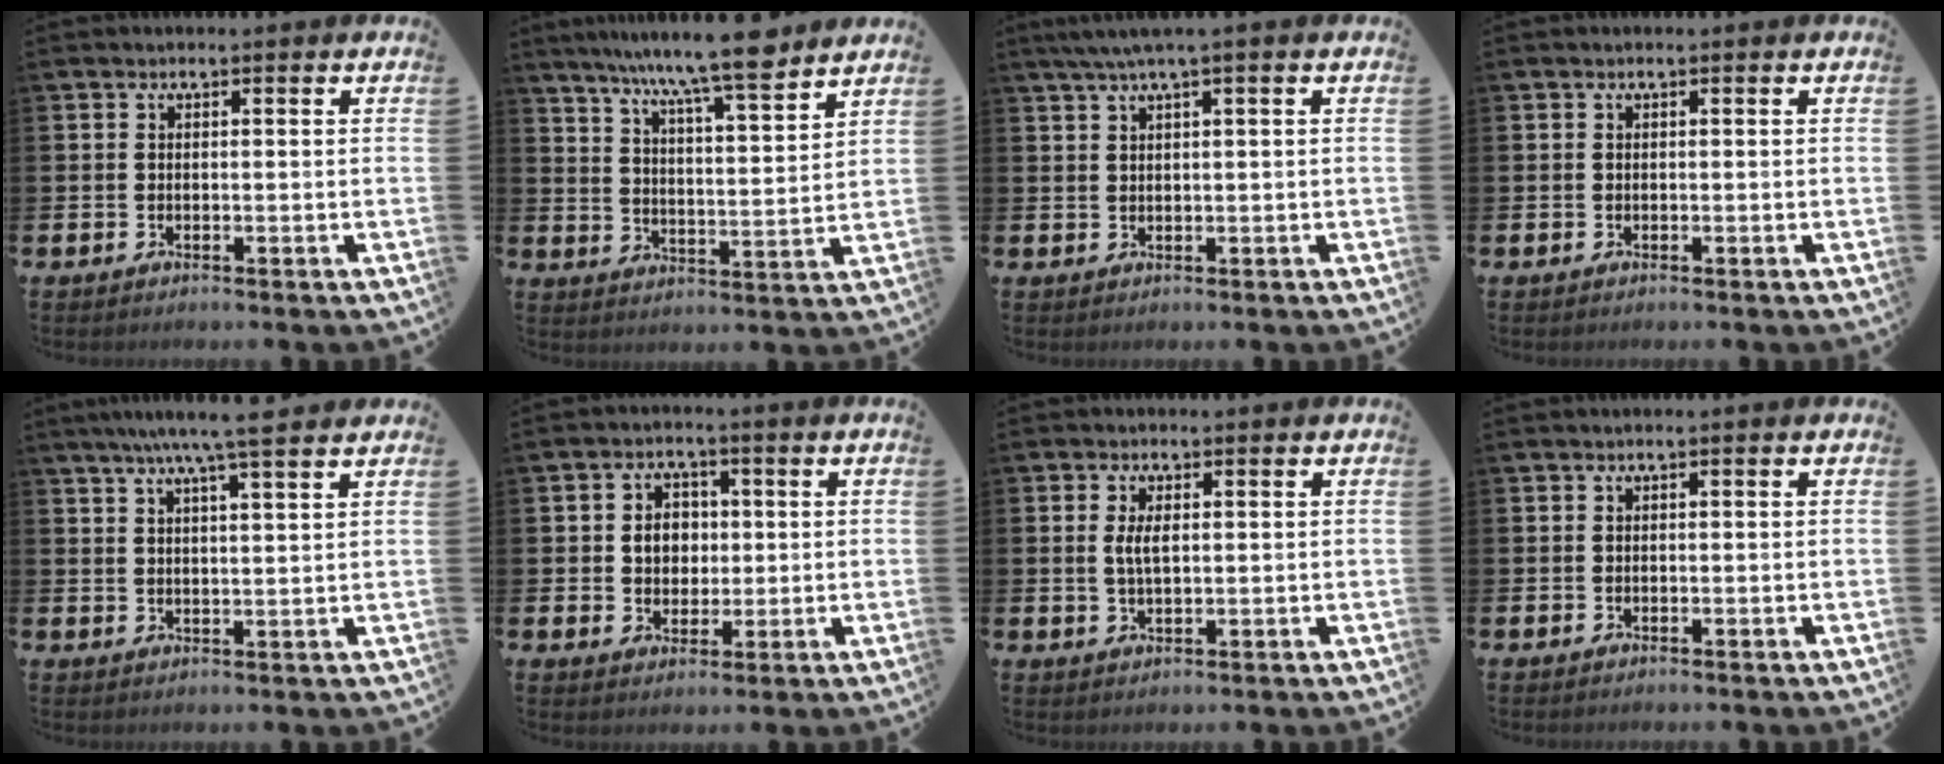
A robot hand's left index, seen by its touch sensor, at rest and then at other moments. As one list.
[{"total": 10.4, "force": [9.1, 0.8, 5.0], "torque": [-0.112, -0.048, 0.158]}, {"total": 2.8, "force": [1.7, -0.3, 2.2], "torque": [-0.051, 0.005, 0.031]}, {"total": 0.0}, {"total": 6.2, "force": [5.5, -0.1, 2.8], "torque": [-0.063, -0.018, 0.096]}, {"total": 4.0, "force": [0.8, 3.4, 1.9], "torque": [-0.034, 0.009, 0.006]}, {"total": 2.8, "force": [0.8, 1.2, 2.5], "torque": [-0.045, 0.003, 0.009]}, {"total": 0.0}]